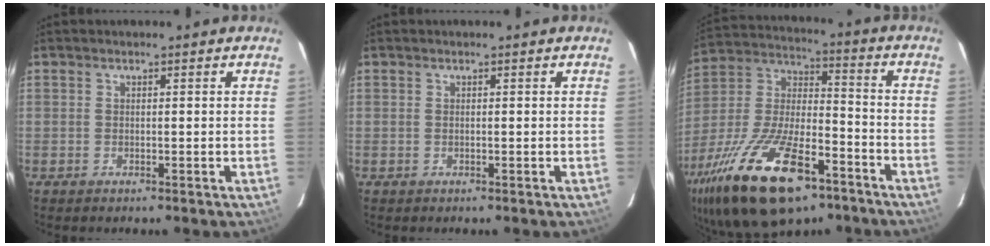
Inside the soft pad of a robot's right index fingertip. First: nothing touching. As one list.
[{"total": 0.0}, {"total": 27.3, "force": [-15.9, 11.4, 19.1], "torque": [-0.383, -0.024, -0.265]}]